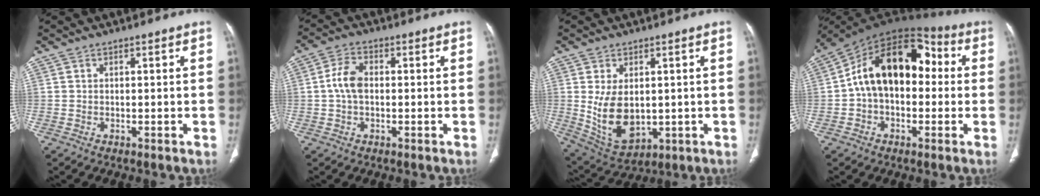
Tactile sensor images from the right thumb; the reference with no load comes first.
{"total": 5.1, "force": [0.0, 3.2, 4.0], "torque": [-0.084, 0.014, -0.006]}
{"total": 11.0, "force": [0.1, 6.9, 8.6], "torque": [-0.142, -0.011, 0.029]}
{"total": 17.6, "force": [1.0, 11.2, 13.5], "torque": [-0.189, 0.055, 0.004]}